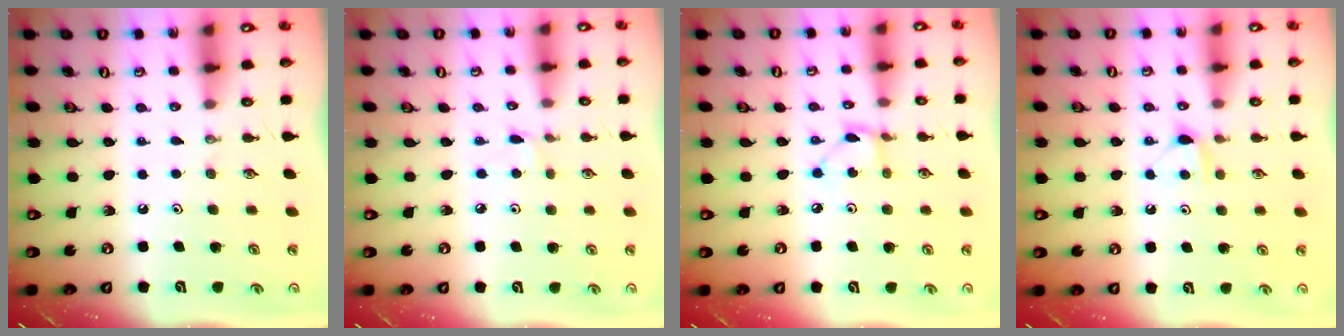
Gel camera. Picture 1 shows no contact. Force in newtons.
{"total": 2.3, "press": 2.3, "slide": 0.3}
{"total": 2.6, "press": 2.6, "slide": 0.1}
{"total": 5.1, "press": 5.0, "slide": 0.7}